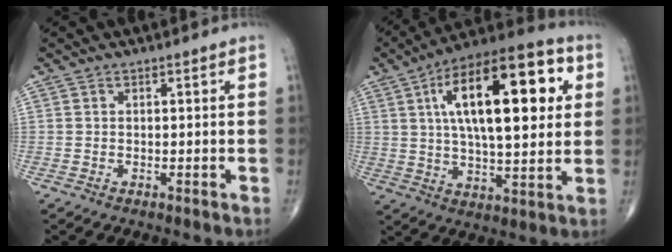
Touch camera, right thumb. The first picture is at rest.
{"total": 24.1, "force": [6.3, 9.7, 21.2], "torque": [-0.323, 0.006, 0.089]}